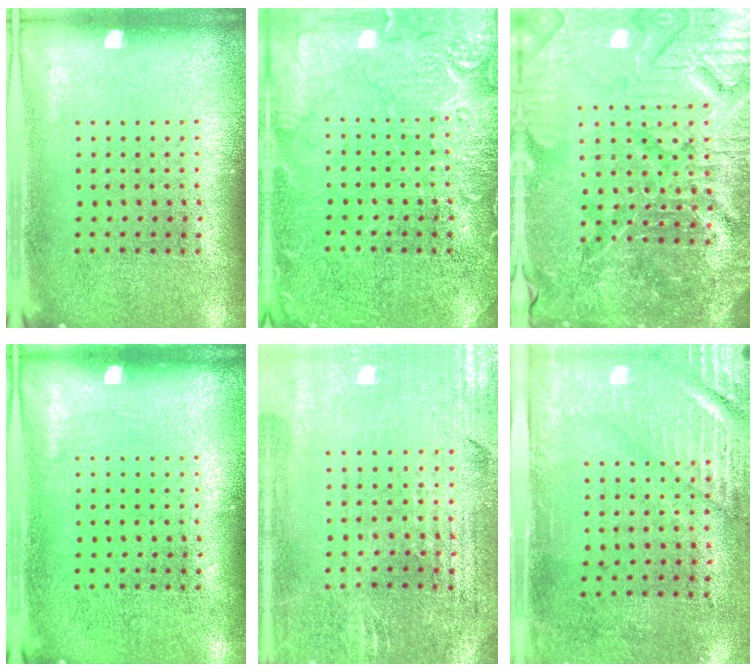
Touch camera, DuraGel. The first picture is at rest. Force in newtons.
{"total": 4.5, "press": 4.5, "slide": 0.7}
{"total": 6.3, "press": 5.7, "slide": 2.8}
{"total": 0.0}
{"total": 1.3, "press": 1.3, "slide": 0.3}
{"total": 2.9, "press": 2.4, "slide": 1.6}